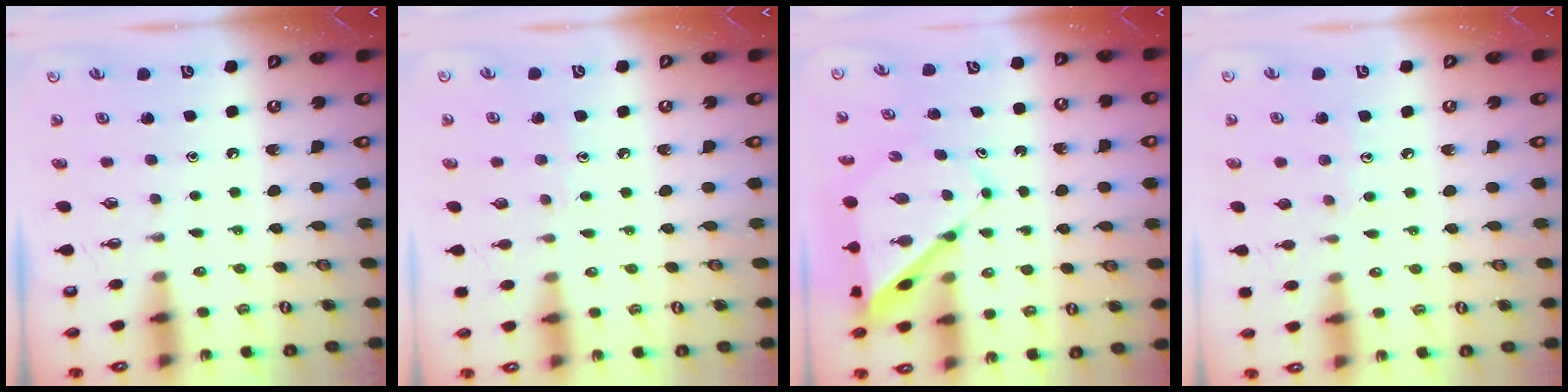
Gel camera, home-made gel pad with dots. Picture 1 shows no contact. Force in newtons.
{"total": 3.8, "press": 3.8, "slide": 0.4}
{"total": 7.9, "press": 7.8, "slide": 0.7}
{"total": 6.8, "press": 6.8, "slide": 0.7}